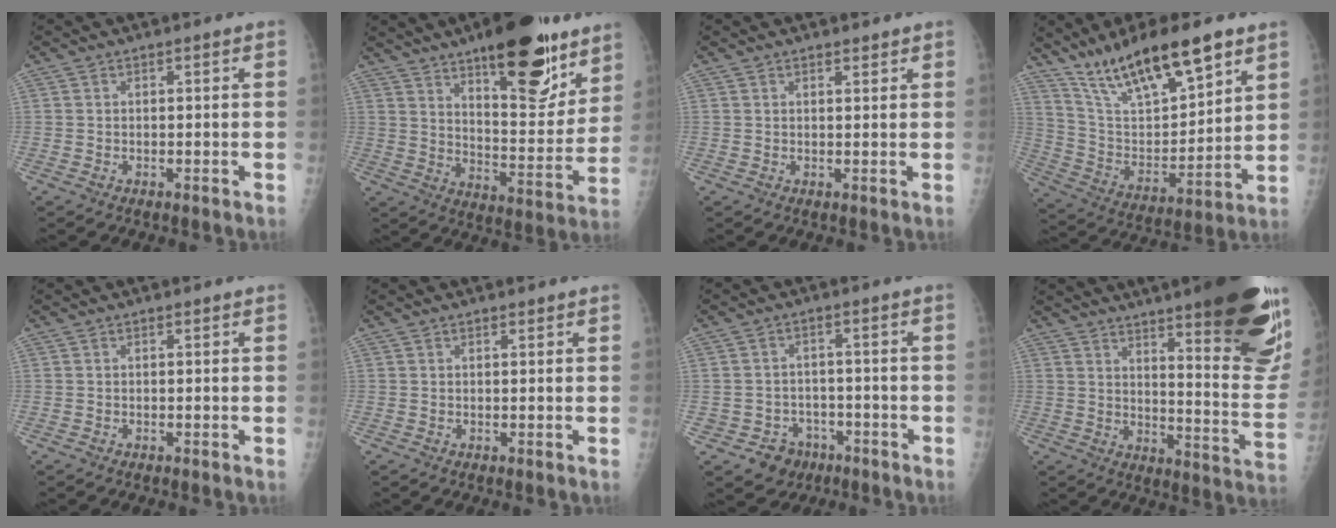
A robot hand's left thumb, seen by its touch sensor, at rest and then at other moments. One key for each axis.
{"total": 22.5, "fx": 14.0, "fy": 8.1, "fz": 15.6, "tx": -0.175, "ty": -0.073, "tz": 0.213}
{"total": 1.2, "fx": 1.0, "fy": 0.4, "fz": 0.3, "tx": 0.000, "ty": -0.008, "tz": 0.015}
{"total": 19.7, "fx": 13.6, "fy": 5.8, "fz": 13.0, "tx": -0.200, "ty": -0.052, "tz": 0.254}
{"total": 0.0}
{"total": 0.6, "fx": 0.5, "fy": 0.2, "fz": 0.1, "tx": -0.005, "ty": -0.005, "tz": 0.009}
{"total": 6.0, "fx": -2.9, "fy": 5.1, "fz": 0.8, "tx": 0.006, "ty": 0.021, "tz": -0.038}
{"total": 27.3, "fx": 17.9, "fy": 4.8, "fz": 20.0, "tx": -0.224, "ty": -0.091, "tz": 0.240}